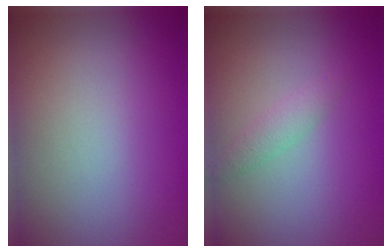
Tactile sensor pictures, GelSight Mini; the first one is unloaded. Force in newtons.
{"total": 1.3, "press": 1.3, "slide": 0.1}